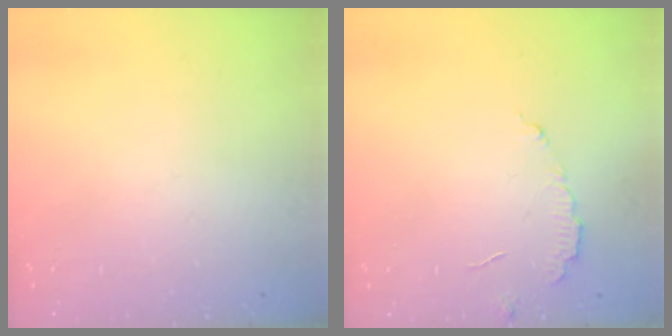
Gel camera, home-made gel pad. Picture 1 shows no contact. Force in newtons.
{"total": 3.8, "press": 3.8, "slide": 0.2}